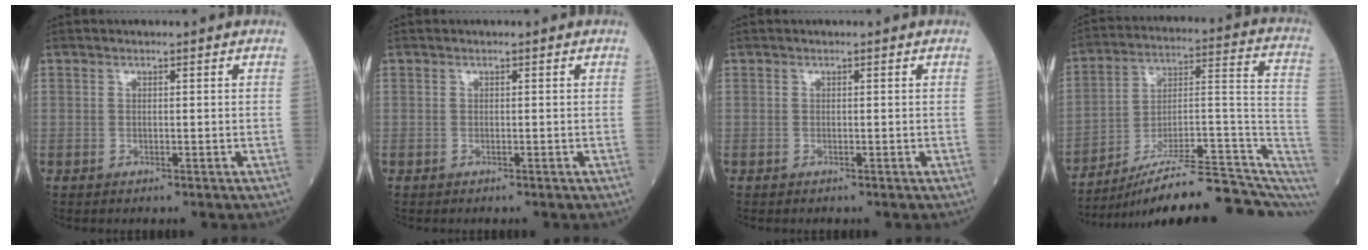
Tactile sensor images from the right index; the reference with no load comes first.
{"total": 0.0}
{"total": 0.0}
{"total": 22.8, "force": [-16.7, 3.9, 15.0], "torque": [-0.156, 0.038, -0.248]}